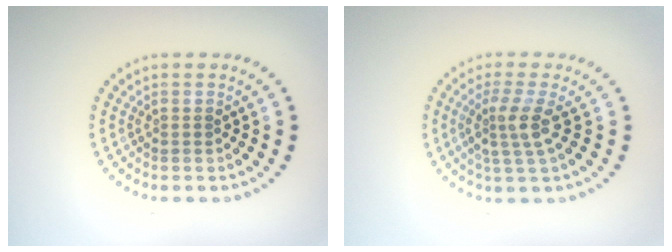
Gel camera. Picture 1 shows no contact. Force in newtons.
{"total": 2.8, "press": 2.1, "slide": 1.8}